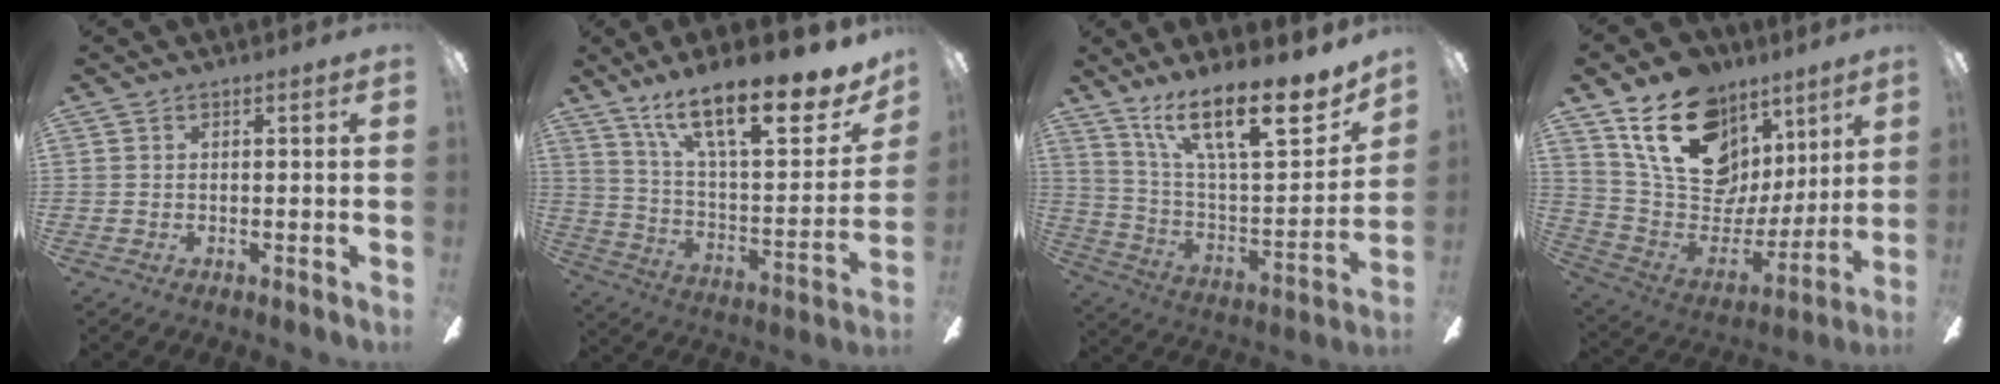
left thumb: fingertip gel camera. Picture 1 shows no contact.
{"total": 22.6, "force": [16.0, 6.7, 14.4], "torque": [-0.223, -0.103, 0.264]}
{"total": 21.4, "force": [14.8, 6.3, 14.1], "torque": [-0.224, -0.100, 0.246]}
{"total": 22.0, "force": [12.0, 14.2, 11.8], "torque": [-0.203, -0.061, 0.223]}